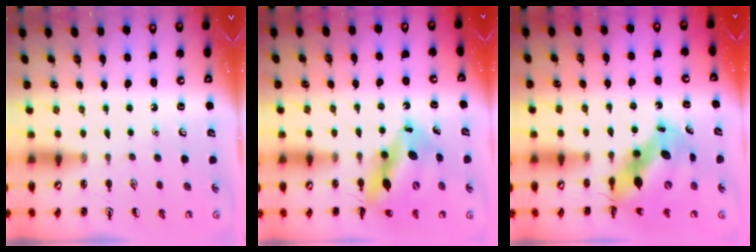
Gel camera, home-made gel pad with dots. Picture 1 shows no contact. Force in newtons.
{"total": 13.8, "press": 13.2, "slide": 4.1}
{"total": 10.8, "press": 10.4, "slide": 2.8}